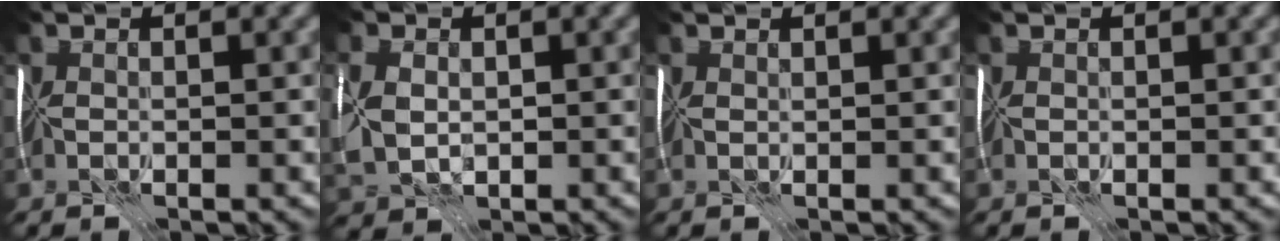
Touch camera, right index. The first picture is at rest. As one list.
[{"total": 4.8, "force": [-0.2, 3.5, 3.4], "torque": [-0.092, -0.001, -0.007]}, {"total": 0.8, "force": [0.8, -0.2, 0.0], "torque": [-0.003, -0.001, 0.010]}, {"total": 0.0}]